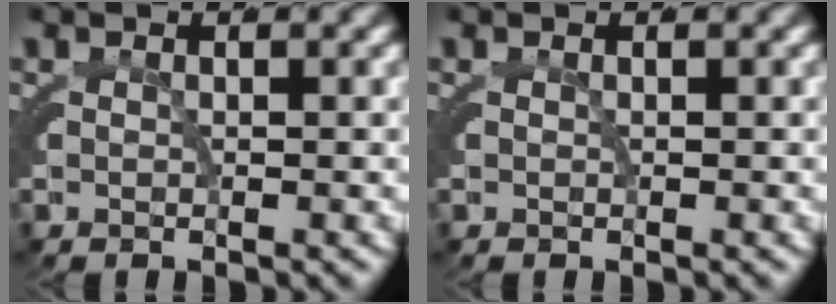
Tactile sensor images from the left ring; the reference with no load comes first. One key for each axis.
{"total": 0.0}